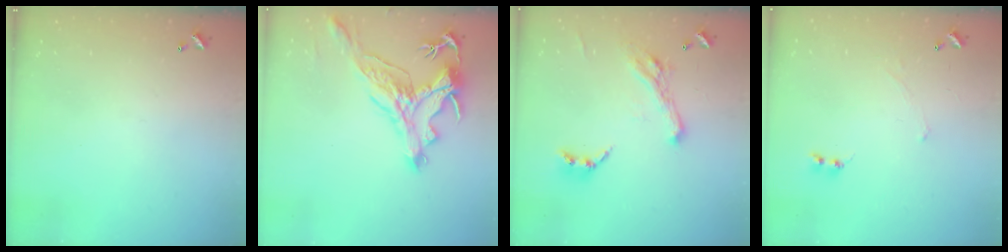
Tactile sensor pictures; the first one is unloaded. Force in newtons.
{"total": 3.9, "press": 3.5, "slide": 1.6}
{"total": 7.2, "press": 7.1, "slide": 1.1}
{"total": 0.7, "press": 0.4, "slide": 0.5}